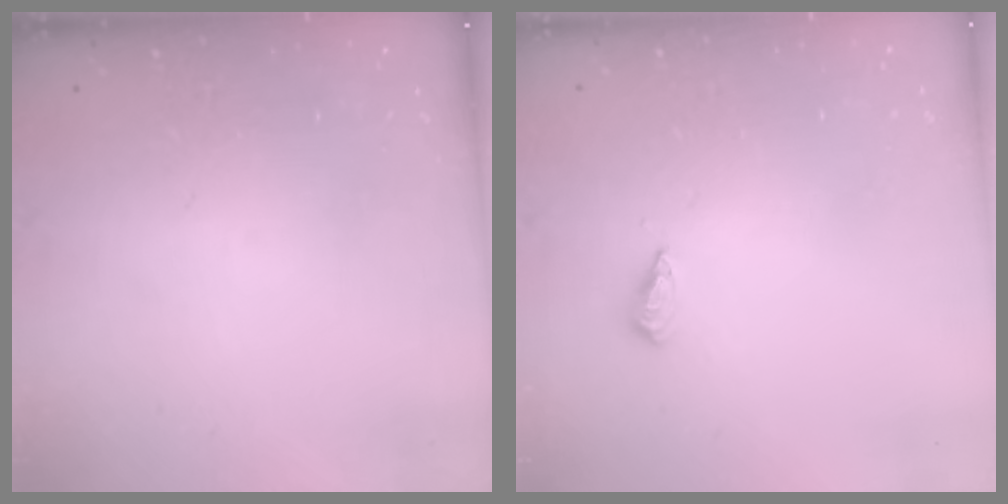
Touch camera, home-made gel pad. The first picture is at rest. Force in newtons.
{"total": 4.2, "press": 4.1, "slide": 1.0}